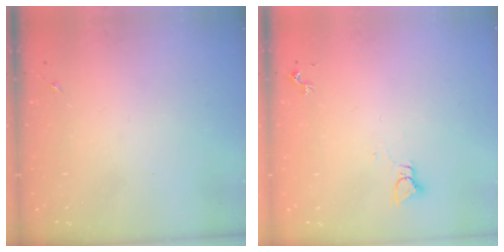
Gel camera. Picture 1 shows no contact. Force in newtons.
{"total": 2.2, "press": 2.2, "slide": 0.1}